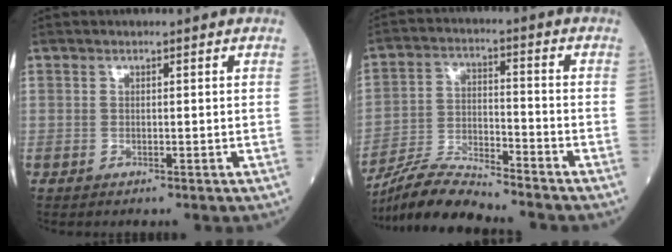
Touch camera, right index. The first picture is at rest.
{"total": 9.0, "force": [-8.7, -0.3, 2.2], "torque": [-0.045, -0.008, -0.163]}